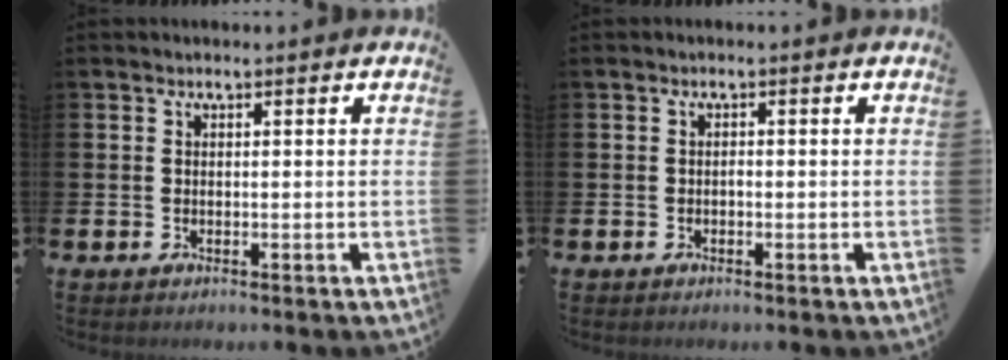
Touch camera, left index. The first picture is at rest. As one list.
[{"total": 0.5, "force": [-0.3, 0.3, 0.3], "torque": [-0.010, 0.000, -0.005]}]